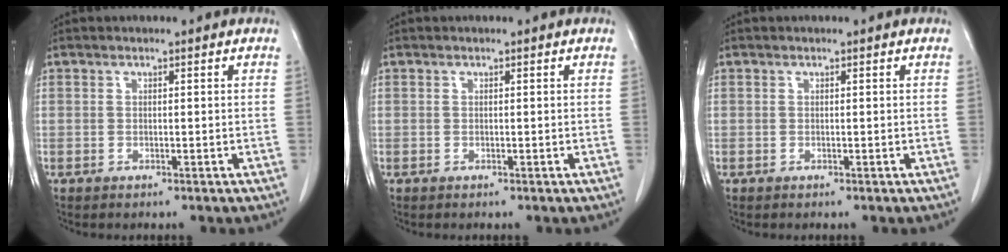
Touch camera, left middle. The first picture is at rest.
{"total": 0.0}
{"total": 0.0}